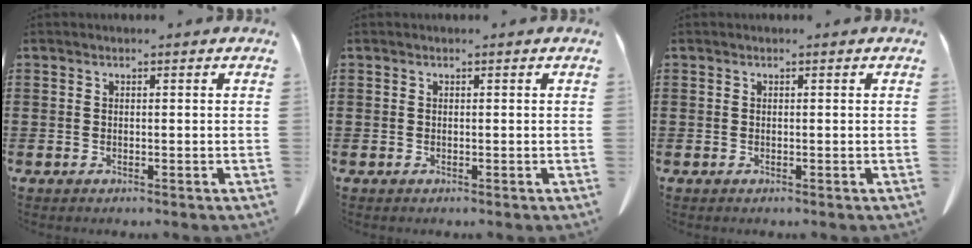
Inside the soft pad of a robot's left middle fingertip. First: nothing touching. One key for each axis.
{"total": 0.0}
{"total": 0.0}